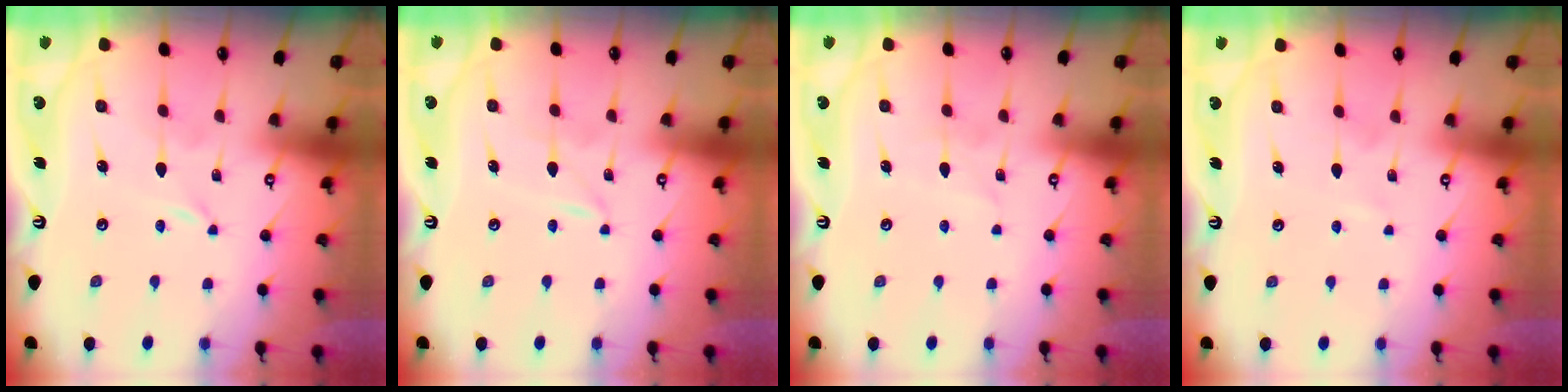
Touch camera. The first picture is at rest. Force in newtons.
{"total": 1.6, "press": 1.6, "slide": 0.2}
{"total": 2.0, "press": 2.0, "slide": 0.2}
{"total": 2.2, "press": 2.2, "slide": 0.2}